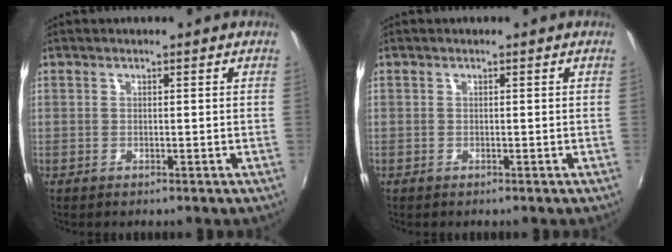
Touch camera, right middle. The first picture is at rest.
{"total": 0.0}